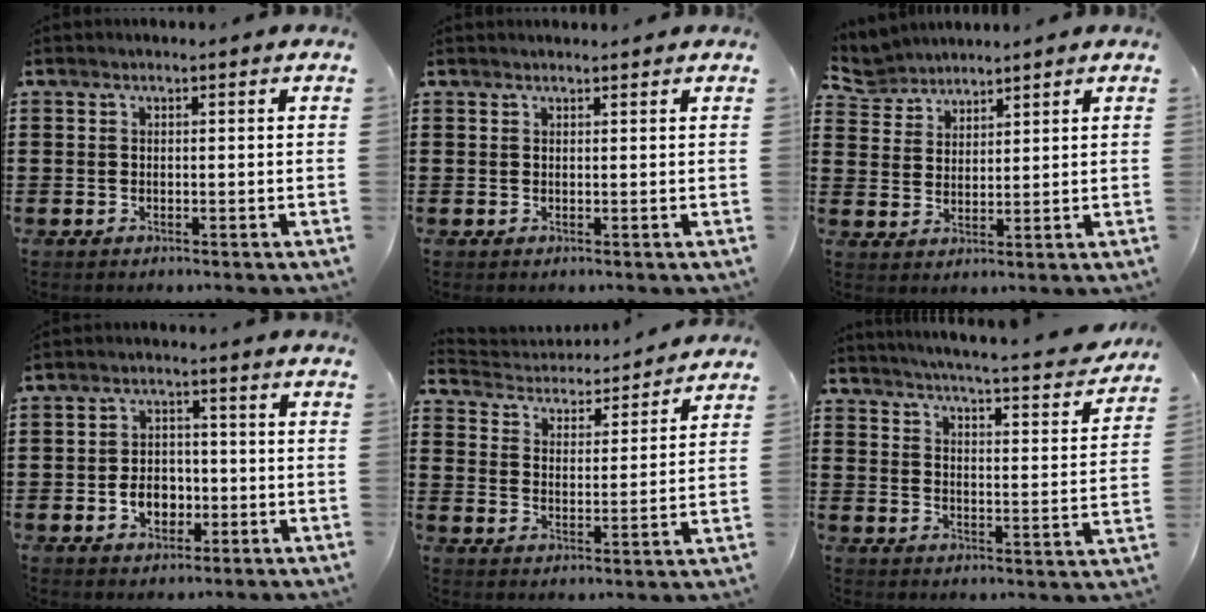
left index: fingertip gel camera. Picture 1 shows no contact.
{"total": 0.7, "force": [0.7, 0.1, 0.0], "torque": [-0.002, 0.000, 0.014]}
{"total": 4.5, "force": [4.2, 1.5, 0.2], "torque": [-0.024, -0.010, 0.079]}
{"total": 4.9, "force": [-1.5, 3.5, 3.0], "torque": [-0.051, 0.003, -0.031]}
{"total": 3.3, "force": [3.3, 0.4, 0.0], "torque": [-0.023, -0.028, 0.049]}
{"total": 4.5, "force": [4.2, -0.7, 1.6], "torque": [-0.053, -0.040, 0.062]}